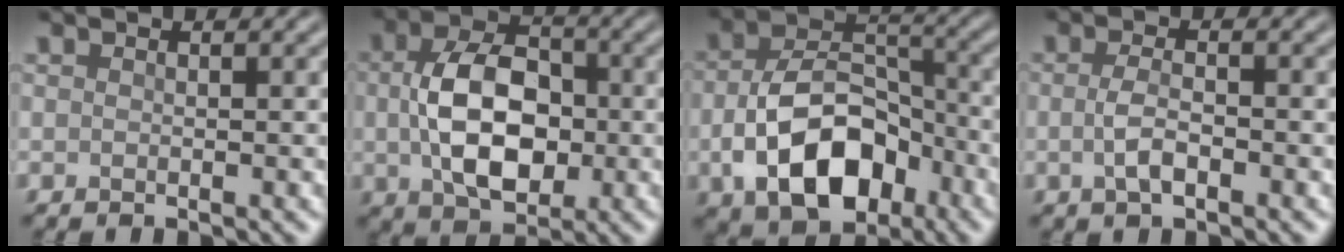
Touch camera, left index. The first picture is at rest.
{"total": 8.5, "force": [-0.1, 5.5, 6.5], "torque": [-0.126, 0.001, -0.004]}
{"total": 9.6, "force": [-3.1, 6.0, 6.8], "torque": [-0.129, -0.002, -0.053]}
{"total": 2.4, "force": [-0.7, 0.9, 2.1], "torque": [-0.045, -0.002, -0.016]}